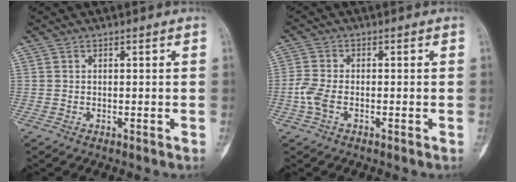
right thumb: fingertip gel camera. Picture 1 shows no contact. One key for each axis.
{"total": 3.7, "fx": -1.2, "fy": 2.3, "fz": 2.6, "tx": -0.074, "ty": 0.005, "tz": -0.031}